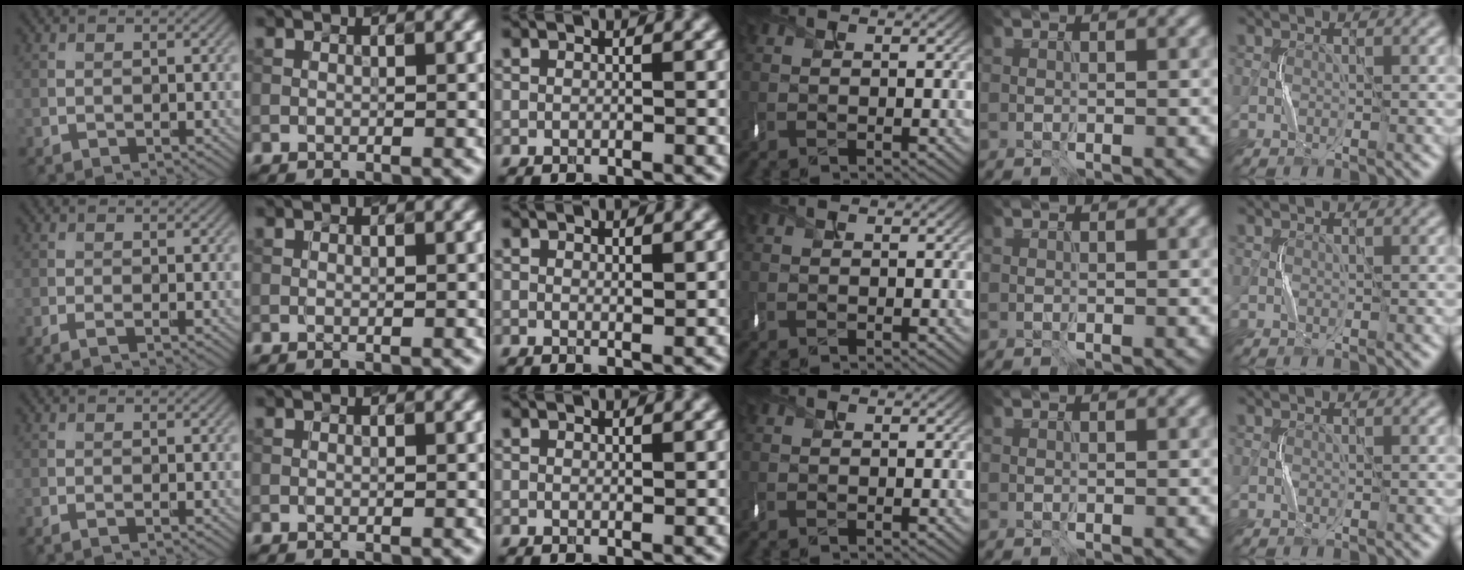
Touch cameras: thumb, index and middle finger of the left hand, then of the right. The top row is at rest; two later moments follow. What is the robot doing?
{"motion": "shake", "object": "box of matches"}